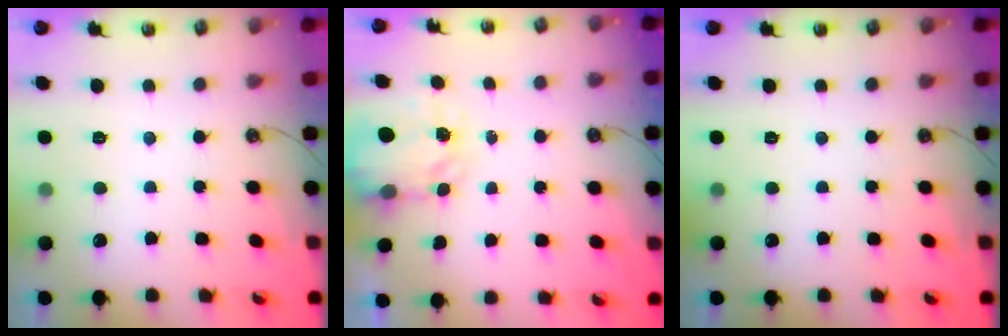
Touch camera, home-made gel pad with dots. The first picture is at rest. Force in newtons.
{"total": 3.6, "press": 3.5, "slide": 0.5}
{"total": 0.0}